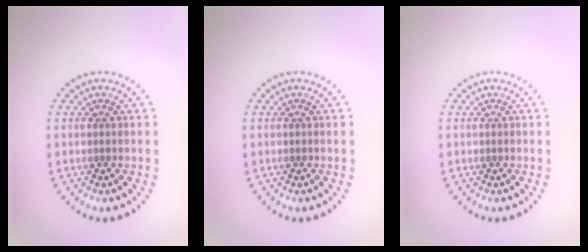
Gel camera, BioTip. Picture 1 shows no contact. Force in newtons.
{"total": 0.0}
{"total": 0.0}